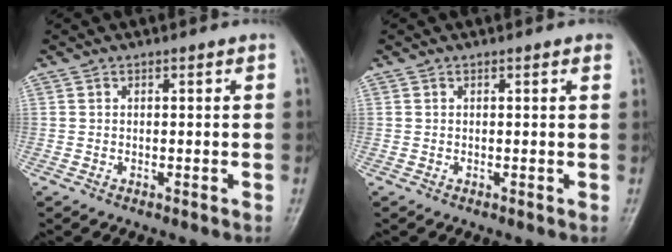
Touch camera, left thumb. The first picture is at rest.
{"total": 0.7, "force": [0.4, 0.1, 0.6], "torque": [-0.007, 0.001, 0.003]}